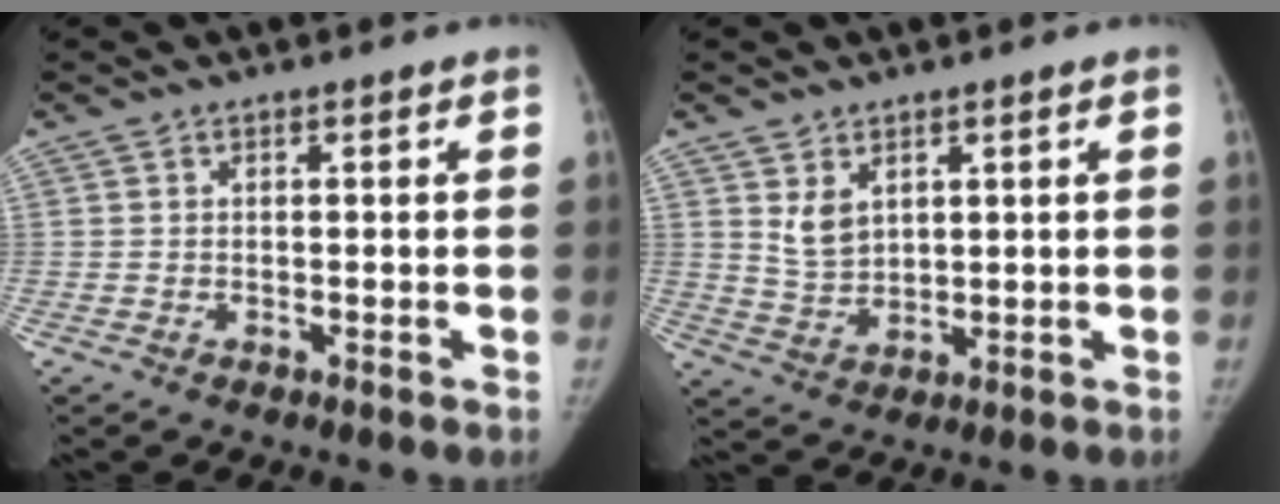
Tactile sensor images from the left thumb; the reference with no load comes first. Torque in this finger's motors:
{"motor_torque": [0.20, 0.21, 0.02, -0.03, 0.00]}